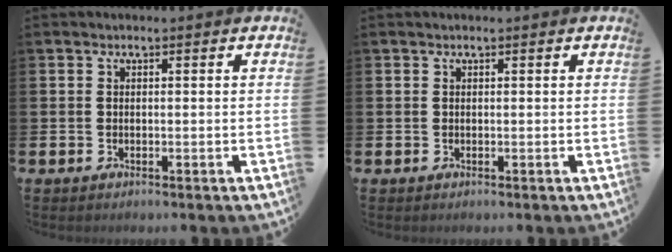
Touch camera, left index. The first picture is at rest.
{"total": 0.0}